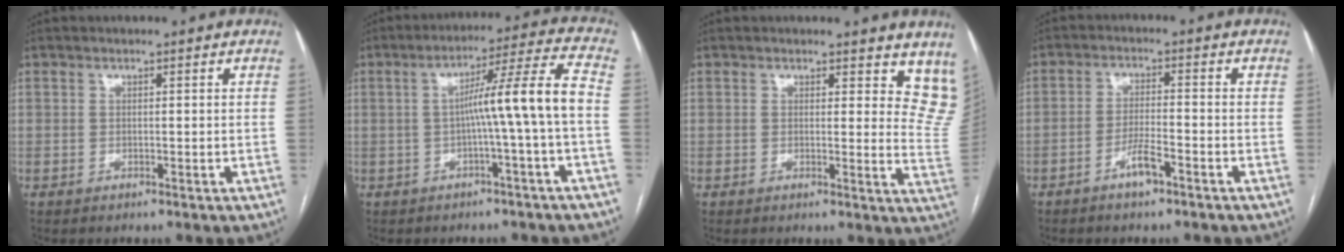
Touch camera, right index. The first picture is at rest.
{"total": 9.7, "force": [-1.3, -1.8, 9.5], "torque": [-0.146, 0.026, -0.017]}
{"total": 9.7, "force": [8.3, 3.9, 3.2], "torque": [0.003, -0.033, 0.058]}
{"total": 3.9, "force": [-2.5, 0.5, 3.0], "torque": [-0.057, 0.000, -0.046]}